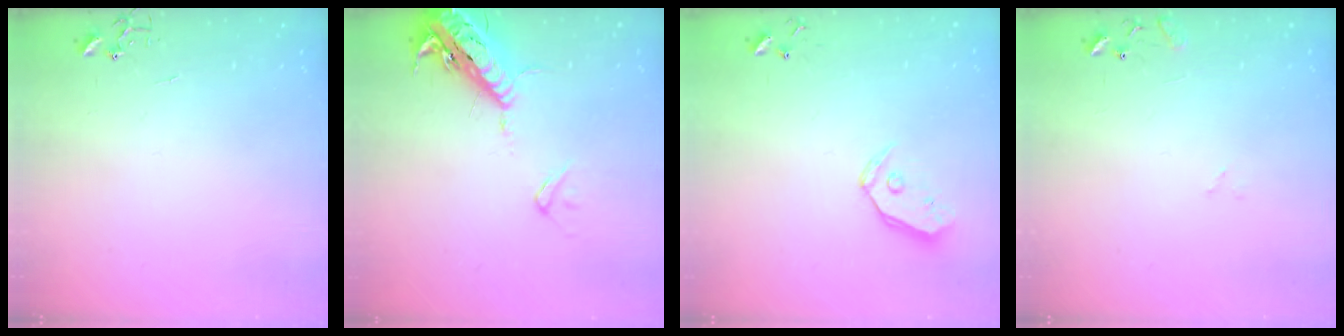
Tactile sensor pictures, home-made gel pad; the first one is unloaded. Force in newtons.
{"total": 18.4, "press": 18.0, "slide": 4.0}
{"total": 8.7, "press": 8.6, "slide": 1.3}
{"total": 9.5, "press": 9.5, "slide": 0.9}